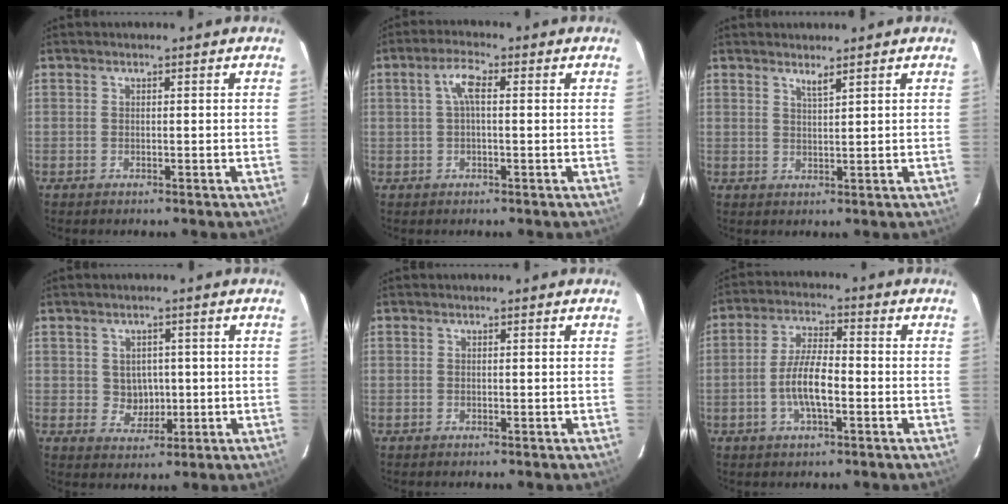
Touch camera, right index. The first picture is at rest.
{"total": 3.8, "force": [0.5, 1.1, 3.5], "torque": [-0.071, 0.011, 0.010]}
{"total": 1.8, "force": [1.5, -0.1, 1.0], "torque": [-0.019, -0.003, 0.024]}
{"total": 4.2, "force": [0.2, 4.0, 1.3], "torque": [-0.022, 0.007, 0.014]}
{"total": 0.0}
{"total": 7.7, "force": [-2.2, 2.3, 6.9], "torque": [-0.137, 0.004, -0.041]}